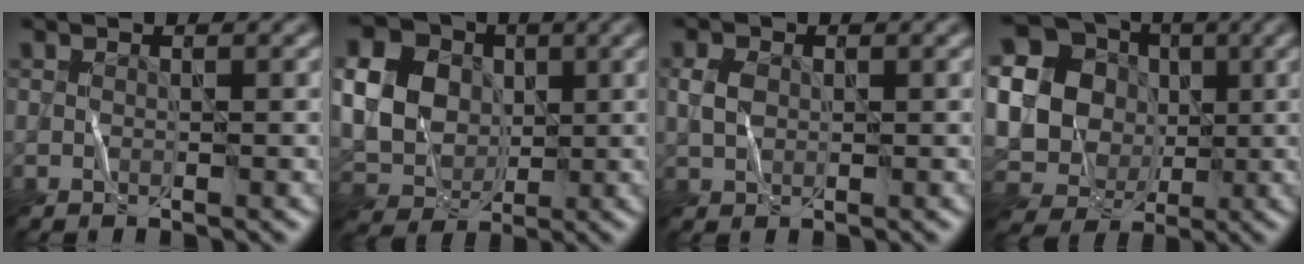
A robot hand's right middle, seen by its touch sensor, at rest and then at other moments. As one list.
[{"total": 6.9, "force": [1.2, 5.9, 3.3], "torque": [-0.102, 0.007, 0.025]}, {"total": 1.7, "force": [0.4, 1.4, 0.8], "torque": [-0.029, 0.004, 0.010]}, {"total": 22.3, "force": [3.9, 21.0, 6.5], "torque": [-0.206, -0.002, 0.042]}]